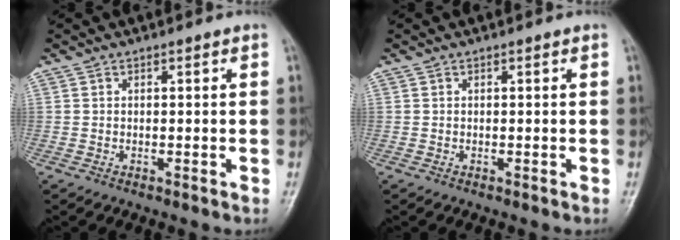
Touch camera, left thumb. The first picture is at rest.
{"total": 0.0}